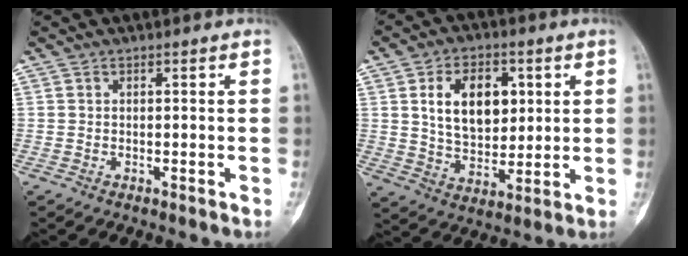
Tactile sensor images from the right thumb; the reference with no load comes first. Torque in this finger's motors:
{"motor_torque": [1.57, 1.63, 0.44, -0.18, 0.29]}